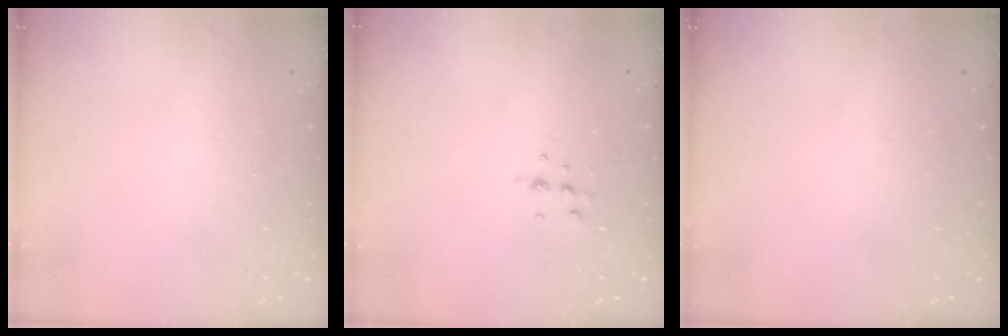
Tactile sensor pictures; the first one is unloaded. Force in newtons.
{"total": 5.3, "press": 5.2, "slide": 1.4}
{"total": 0.0}